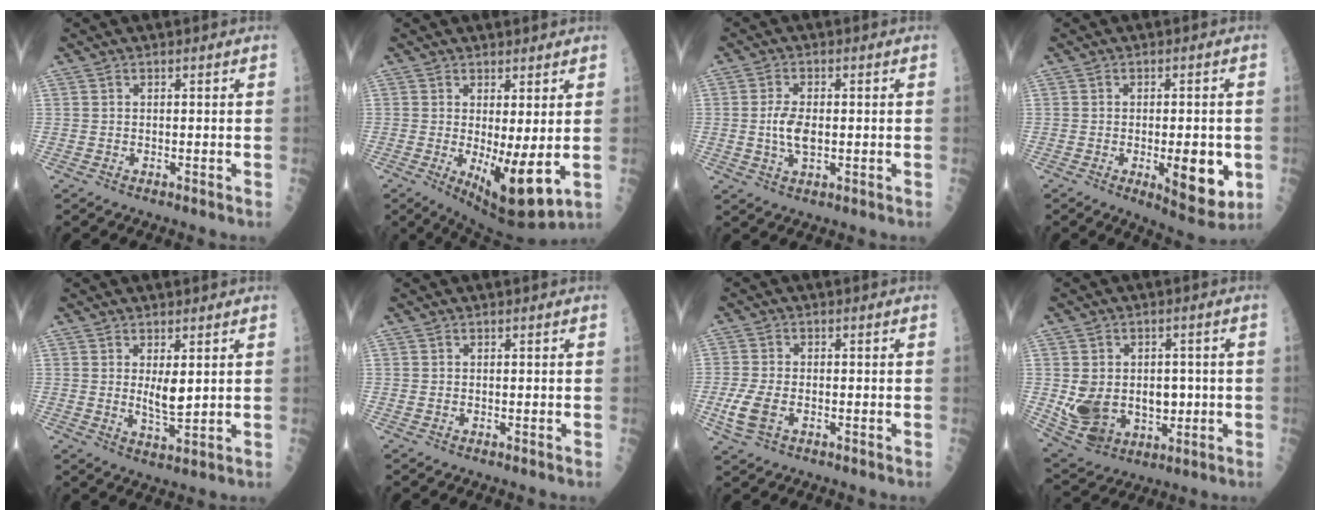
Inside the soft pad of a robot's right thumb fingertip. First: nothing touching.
{"total": 11.0, "force": [-1.3, 3.3, 10.4], "torque": [-0.157, -0.024, -0.007]}
{"total": 5.1, "force": [-0.2, 2.5, 4.4], "torque": [-0.082, -0.002, -0.004]}
{"total": 9.9, "force": [-2.2, 3.6, 9.0], "torque": [-0.099, -0.013, -0.022]}
{"total": 4.5, "force": [1.1, 1.5, 4.1], "torque": [-0.067, -0.018, 0.026]}
{"total": 0.0}
{"total": 5.7, "force": [-1.7, 3.2, 4.5], "torque": [-0.107, 0.004, -0.032]}
{"total": 14.5, "force": [-0.9, 10.8, 9.6], "torque": [-0.137, 0.005, 0.017]}